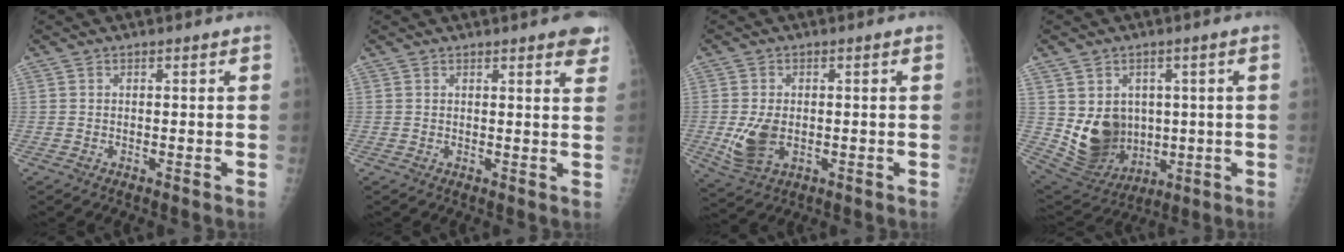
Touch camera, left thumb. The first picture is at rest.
{"total": 5.1, "force": [3.5, 1.1, 3.5], "torque": [-0.024, -0.008, 0.033]}
{"total": 6.8, "force": [-1.1, 4.3, 5.1], "torque": [-0.098, -0.003, -0.010]}
{"total": 12.5, "force": [0.4, 10.4, 7.0], "torque": [-0.080, -0.011, 0.040]}